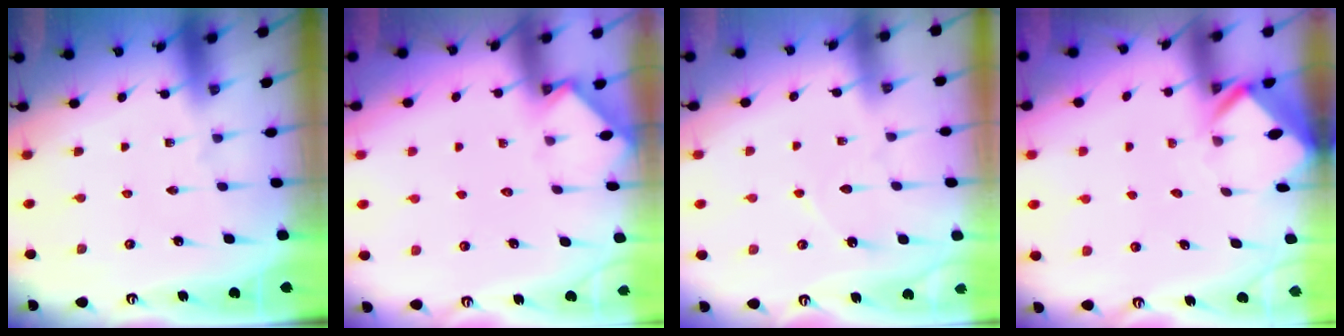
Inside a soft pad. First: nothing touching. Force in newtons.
{"total": 2.6, "press": 2.6, "slide": 0.4}
{"total": 4.0, "press": 3.9, "slide": 0.5}
{"total": 2.9, "press": 2.9, "slide": 0.2}